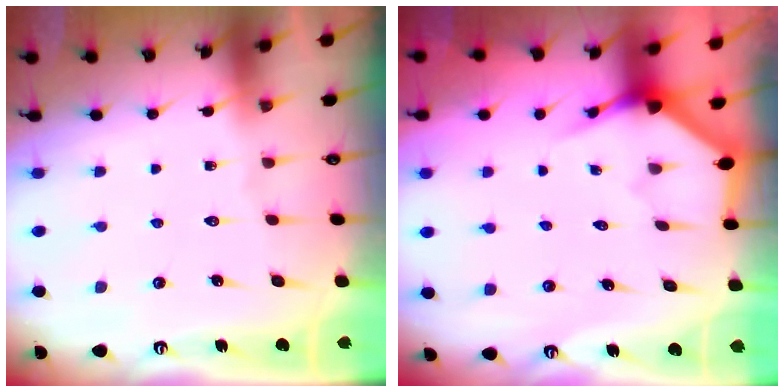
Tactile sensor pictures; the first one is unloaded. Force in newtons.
{"total": 3.5, "press": 3.5, "slide": 0.2}